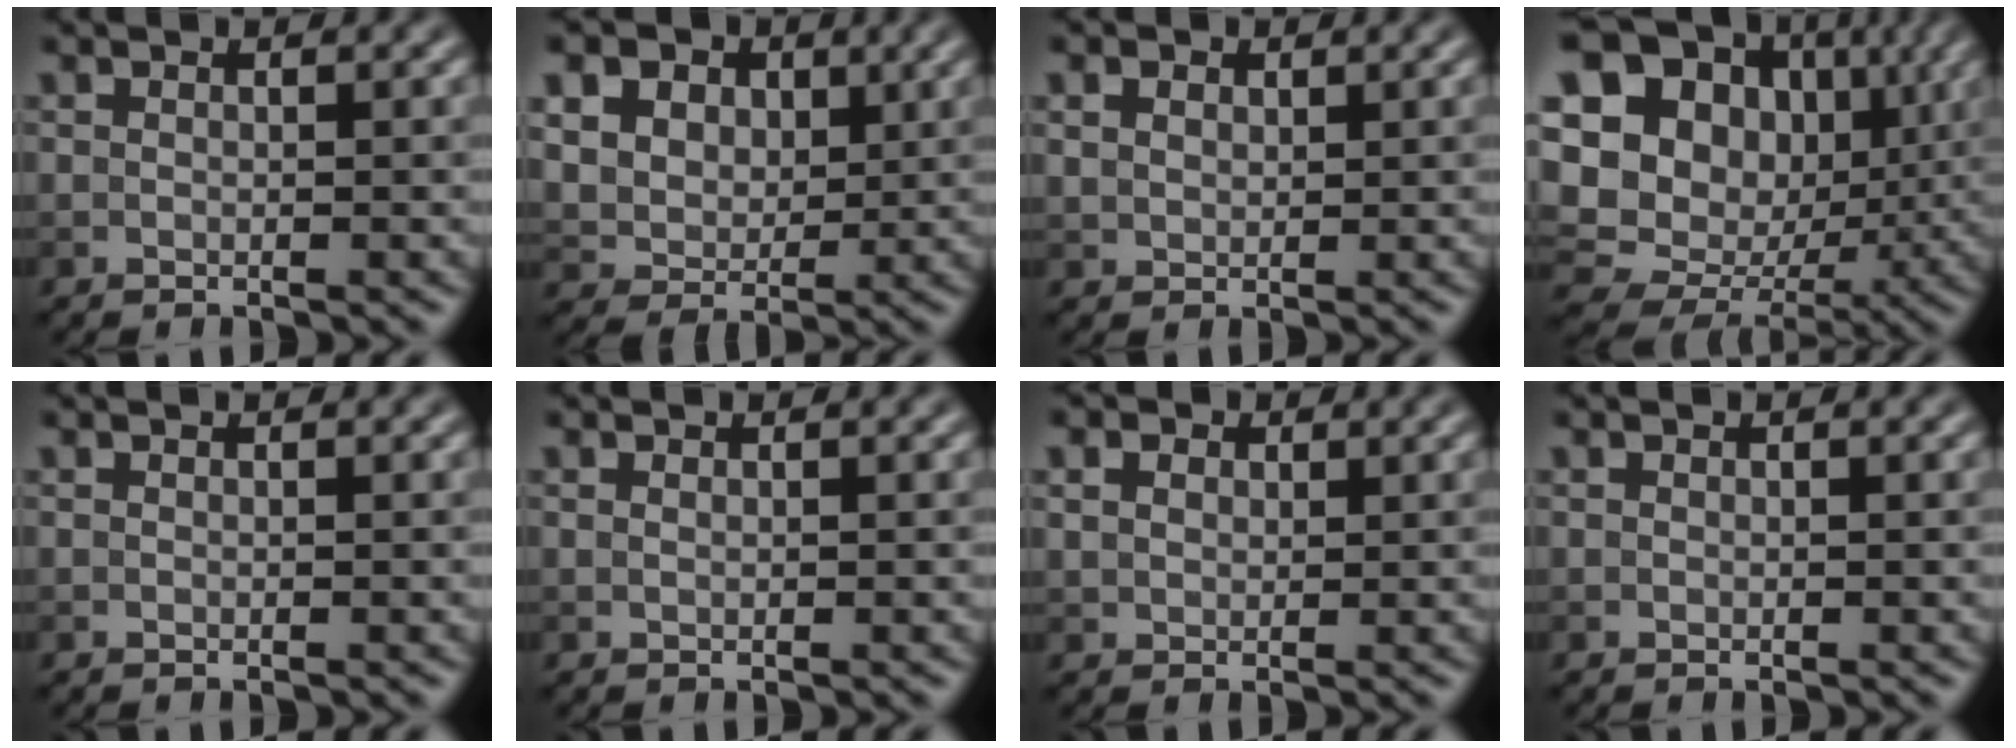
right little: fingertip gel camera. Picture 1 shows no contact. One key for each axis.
{"total": 11.3, "fx": 5.7, "fy": 8.2, "fz": 5.4, "tx": -0.122, "ty": 0.030, "tz": 0.096}
{"total": 1.6, "fx": 0.9, "fy": 1.2, "fz": 0.7, "tx": -0.017, "ty": 0.002, "tz": 0.014}
{"total": 18.3, "fx": 3.7, "fy": 16.2, "fz": 7.6, "tx": -0.197, "ty": 0.028, "tz": 0.070}
{"total": 0.0}
{"total": 0.0}
{"total": 2.4, "fx": 1.3, "fy": 1.7, "fz": 1.0, "tx": -0.026, "ty": 0.006, "tz": 0.014}
{"total": 0.0}